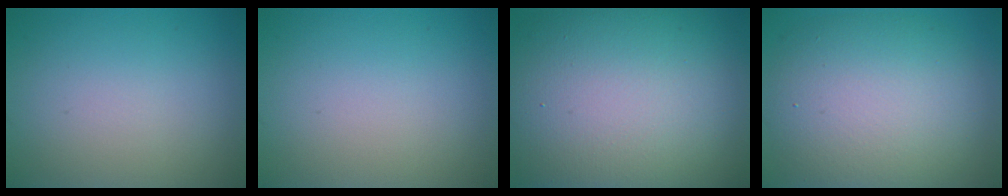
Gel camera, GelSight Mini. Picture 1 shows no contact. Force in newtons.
{"total": 0.0}
{"total": 18.0, "press": 18.0, "slide": 1.1}
{"total": 9.9, "press": 9.8, "slide": 0.9}